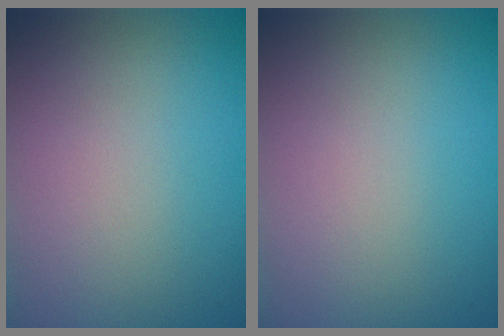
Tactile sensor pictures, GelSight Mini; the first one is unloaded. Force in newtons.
{"total": 0.0}